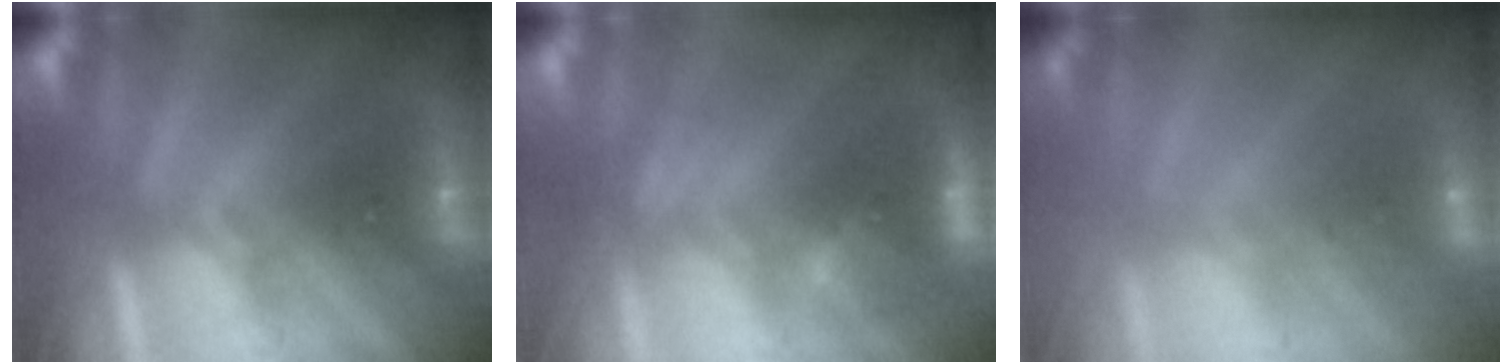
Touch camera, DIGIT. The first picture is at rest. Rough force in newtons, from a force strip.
{"total": 3.0}
{"total": 2.4}